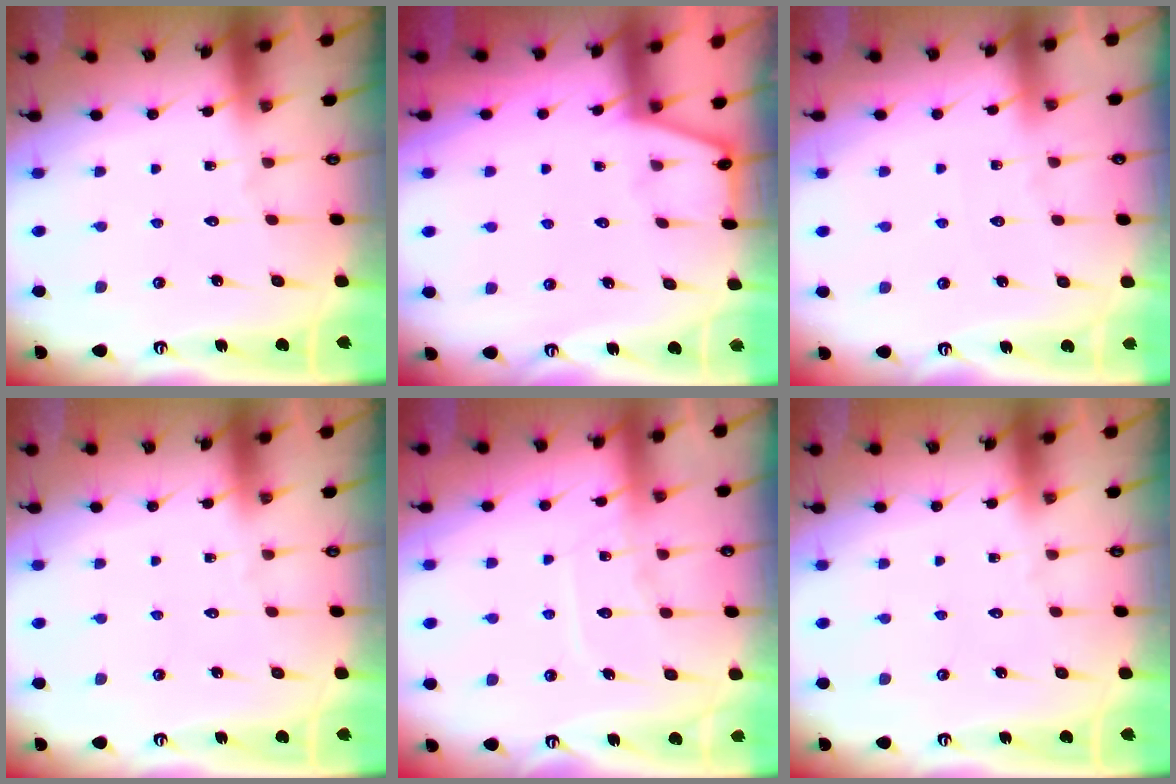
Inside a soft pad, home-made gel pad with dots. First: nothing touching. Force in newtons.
{"total": 1.4, "press": 1.4, "slide": 0.2}
{"total": 2.0, "press": 2.0, "slide": 0.4}
{"total": 0.0}
{"total": 7.0, "press": 6.9, "slide": 0.6}
{"total": 0.0}